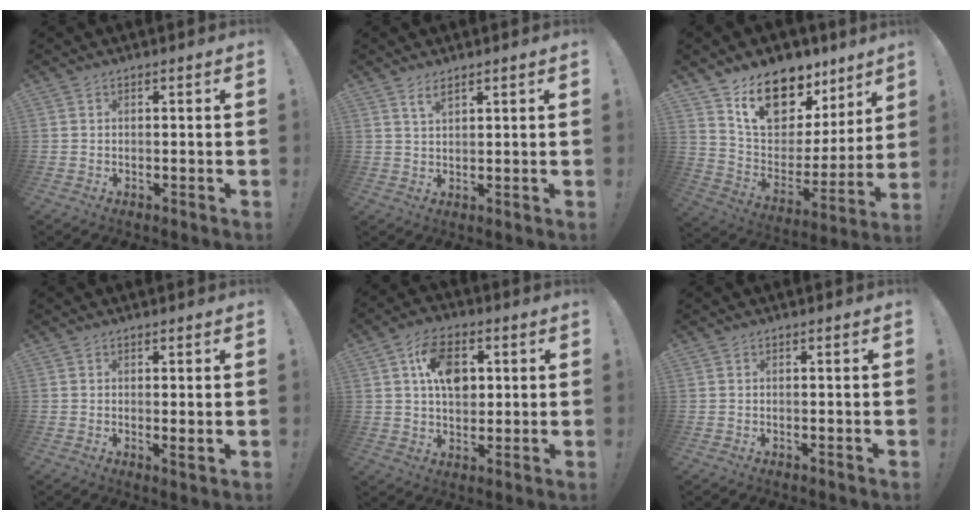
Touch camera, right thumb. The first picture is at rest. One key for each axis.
{"total": 2.8, "fx": 1.9, "fy": 0.9, "fz": 1.8, "tx": -0.032, "ty": -0.008, "tz": 0.033}
{"total": 15.9, "fx": 11.8, "fy": 8.8, "fz": 6.2, "tx": -0.100, "ty": -0.087, "tz": 0.215}
{"total": 2.0, "fx": 0.6, "fy": -0.2, "fz": 1.9, "tx": -0.027, "ty": -0.007, "tz": 0.008}
{"total": 12.0, "fx": 3.3, "fy": 8.2, "fz": 8.2, "tx": -0.113, "ty": 0.005, "tz": 0.060}
{"total": 0.0}